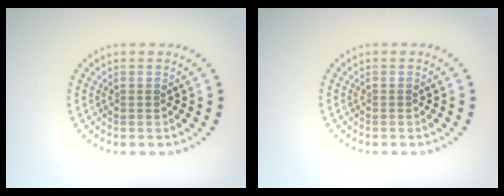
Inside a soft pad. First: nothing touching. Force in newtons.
{"total": 0.0}